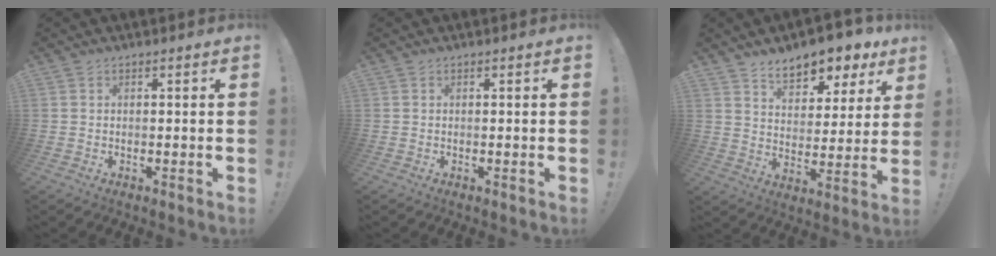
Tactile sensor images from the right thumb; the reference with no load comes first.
{"total": 0.0}
{"total": 10.5, "force": [8.1, 5.0, 4.6], "torque": [-0.057, -0.061, 0.144]}